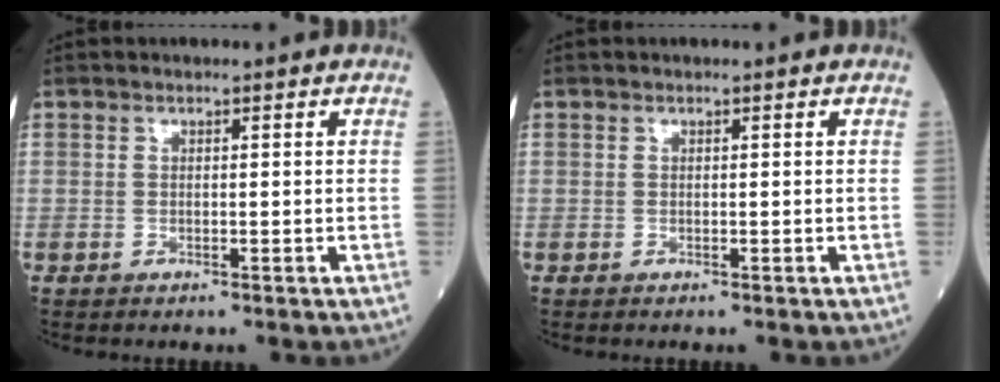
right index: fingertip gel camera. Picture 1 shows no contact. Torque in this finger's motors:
{"motor_torque": [0.00, 0.00, 0.00, 0.01]}